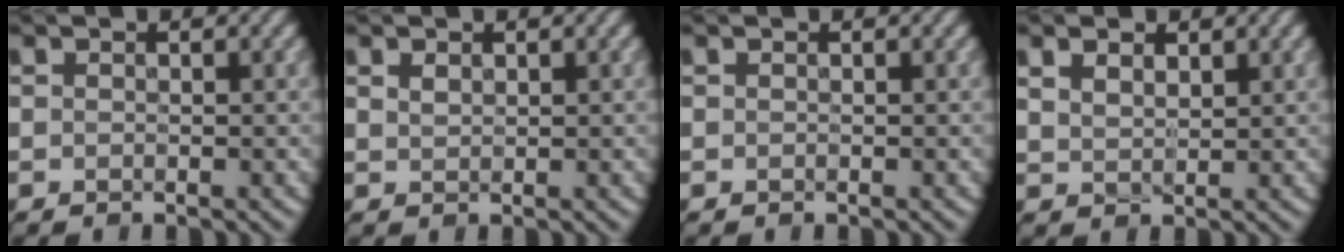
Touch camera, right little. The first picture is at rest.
{"total": 0.8, "force": [0.4, 0.5, 0.4], "torque": [-0.012, 0.000, 0.012]}
{"total": 0.0}
{"total": 2.6, "force": [1.3, 1.5, 1.7], "torque": [-0.037, 0.004, 0.021]}